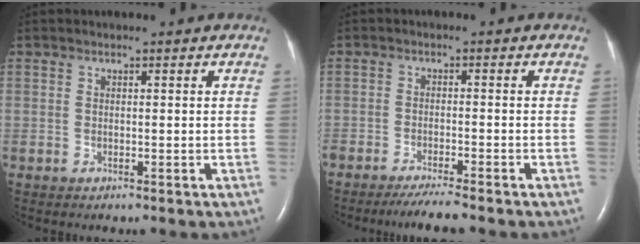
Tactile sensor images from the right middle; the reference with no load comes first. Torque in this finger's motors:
{"motor_torque": [0.21, -0.19, 0.02, 0.03]}